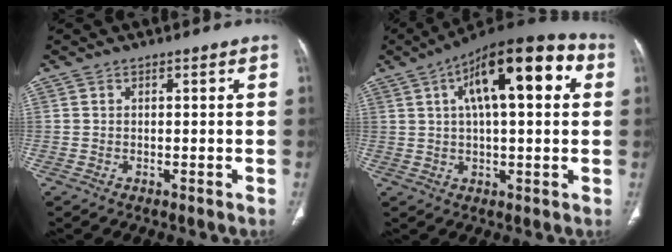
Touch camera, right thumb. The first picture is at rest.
{"total": 19.1, "force": [5.8, 7.1, 16.8], "torque": [-0.236, 0.025, 0.080]}